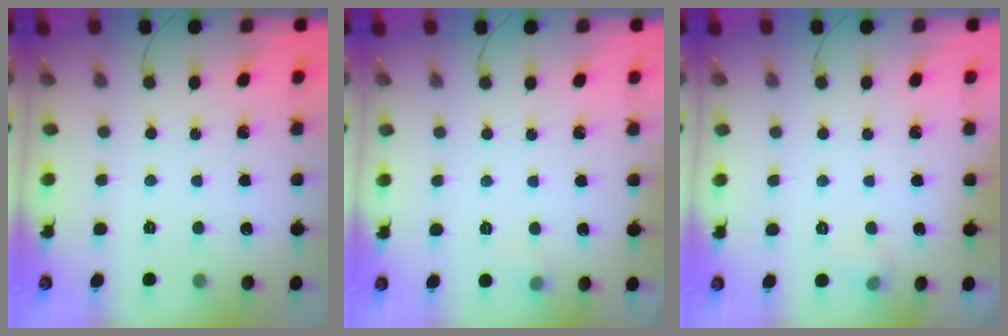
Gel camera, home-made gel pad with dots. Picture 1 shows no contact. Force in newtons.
{"total": 4.8, "press": 4.7, "slide": 1.2}
{"total": 3.9, "press": 3.6, "slide": 1.6}